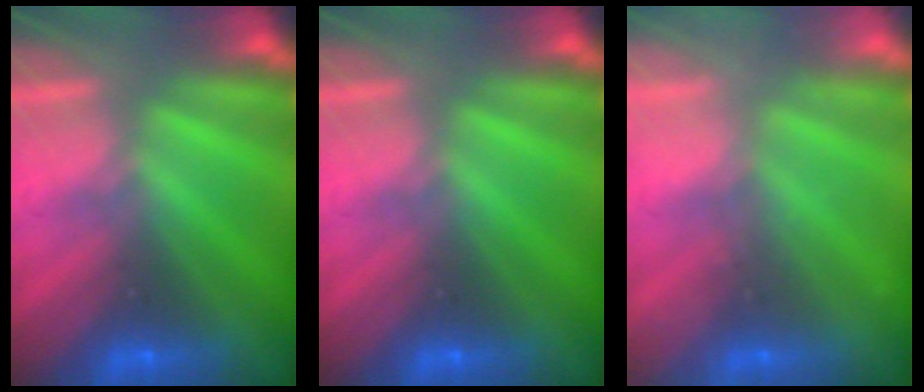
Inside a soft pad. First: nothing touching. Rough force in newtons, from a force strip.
{"total": 0.0}
{"total": 2.2}